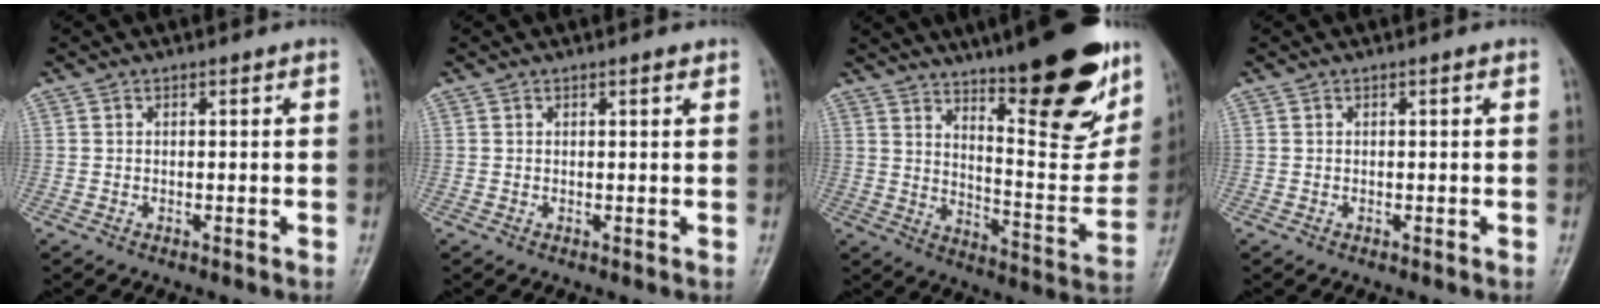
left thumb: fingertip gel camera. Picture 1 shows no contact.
{"total": 0.9, "force": [0.6, 0.2, 0.6], "torque": [-0.008, -0.002, 0.007]}
{"total": 25.4, "force": [15.6, 7.1, 18.8], "torque": [-0.222, -0.078, 0.234]}
{"total": 0.0}